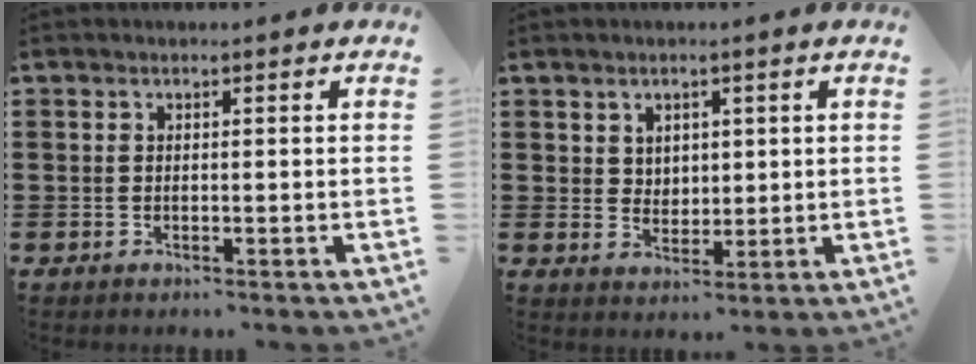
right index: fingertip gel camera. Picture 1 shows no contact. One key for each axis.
{"total": 3.2, "fx": 1.9, "fy": 2.6, "fz": 0.4, "tx": -0.011, "ty": 0.007, "tz": 0.033}